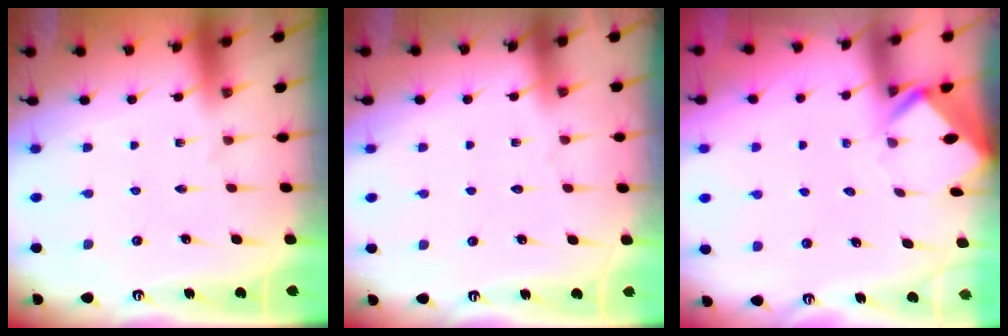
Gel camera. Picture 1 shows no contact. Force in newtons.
{"total": 0.8, "press": 0.8, "slide": 0.2}
{"total": 2.7, "press": 2.7, "slide": 0.2}